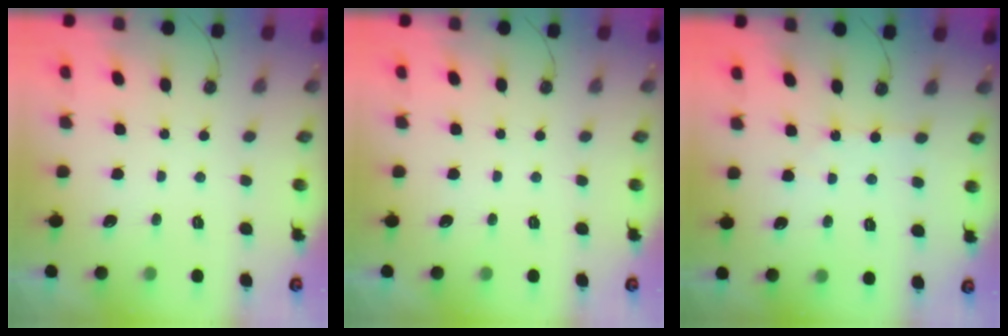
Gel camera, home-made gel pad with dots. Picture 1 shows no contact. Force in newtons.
{"total": 0.0}
{"total": 3.8, "press": 3.7, "slide": 0.5}